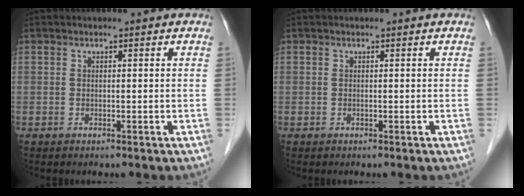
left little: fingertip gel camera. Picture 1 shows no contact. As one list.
[{"total": 0.0}]